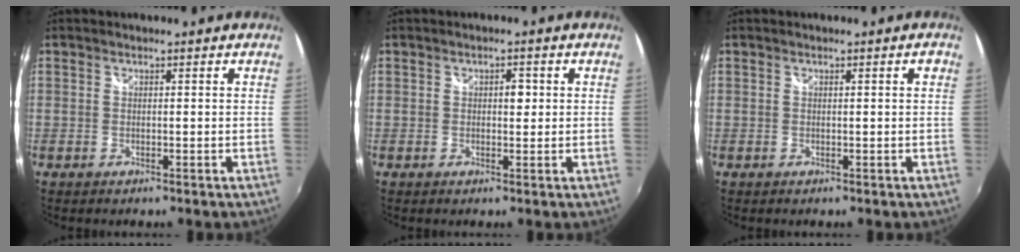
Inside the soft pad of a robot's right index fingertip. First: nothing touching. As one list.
[{"total": 1.8, "force": [0.2, 1.2, 1.4], "torque": [-0.019, 0.006, 0.002]}, {"total": 1.2, "force": [0.4, -0.1, 1.2], "torque": [-0.016, 0.004, 0.004]}]